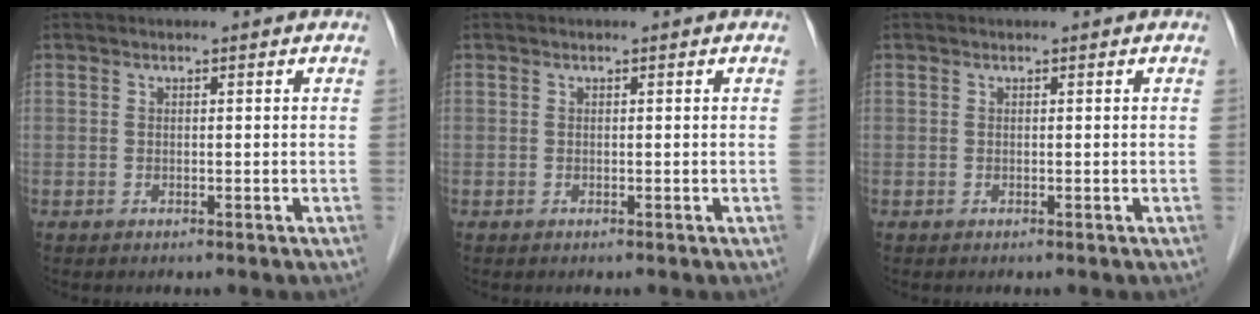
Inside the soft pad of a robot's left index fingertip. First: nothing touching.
{"total": 0.0}
{"total": 0.0}